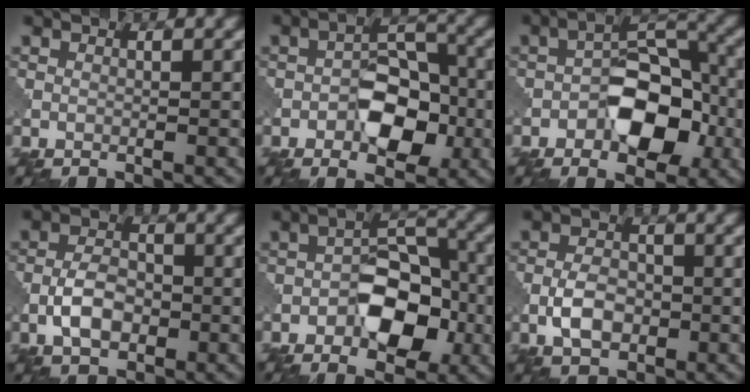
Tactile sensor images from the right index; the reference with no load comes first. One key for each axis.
{"total": 5.6, "fx": -1.4, "fy": 3.3, "fz": 4.3, "tx": -0.056, "ty": 0.008, "tz": -0.018}
{"total": 7.2, "fx": -2.1, "fy": 4.1, "fz": 5.6, "tx": -0.072, "ty": 0.015, "tz": -0.034}
{"total": 3.7, "fx": -0.9, "fy": 2.4, "fz": 2.7, "tx": -0.051, "ty": 0.005, "tz": -0.017}
{"total": 6.4, "fx": -1.7, "fy": 3.7, "fz": 5.0, "tx": -0.066, "ty": 0.011, "tz": -0.024}
{"total": 3.4, "fx": -0.7, "fy": 2.3, "fz": 2.4, "tx": -0.046, "ty": 0.003, "tz": -0.014}